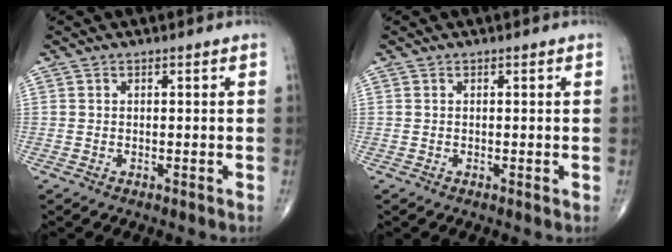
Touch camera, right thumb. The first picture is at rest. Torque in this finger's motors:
{"motor_torque": [0.69, -0.15, 0.25, -0.10, 0.04]}